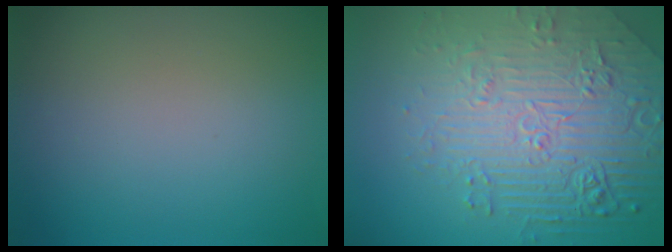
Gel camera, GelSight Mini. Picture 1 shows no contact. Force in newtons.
{"total": 8.8, "press": 6.0, "slide": 6.4}